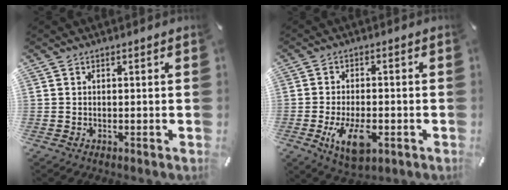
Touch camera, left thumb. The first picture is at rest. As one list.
[{"total": 9.3, "force": [-3.2, 4.9, 7.3], "torque": [-0.142, -0.006, -0.059]}]